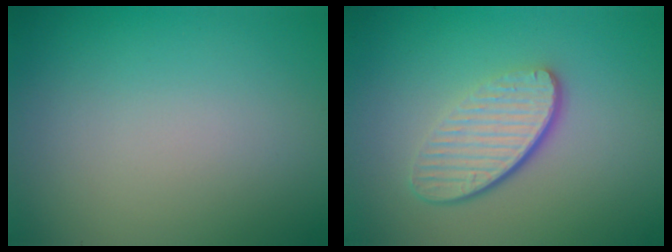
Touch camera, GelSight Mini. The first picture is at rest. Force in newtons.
{"total": 4.6, "press": 3.1, "slide": 3.4}